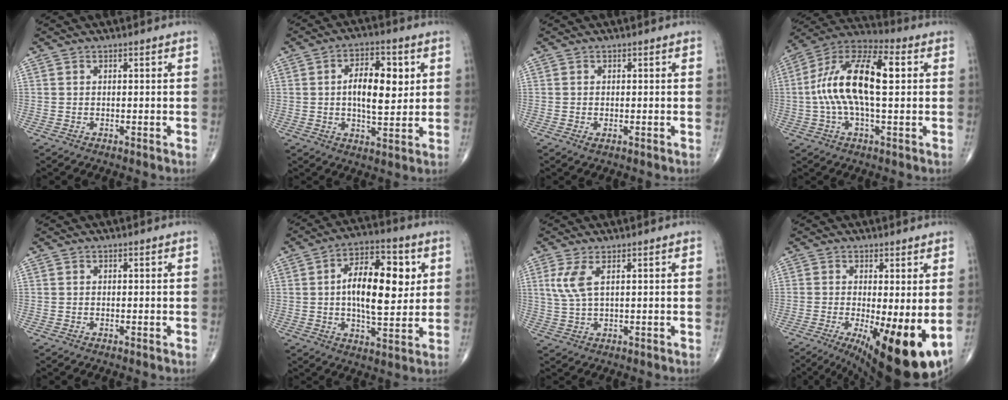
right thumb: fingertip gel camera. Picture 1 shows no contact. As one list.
[{"total": 10.4, "force": [1.9, 5.0, 9.0], "torque": [-0.119, -0.004, 0.027]}, {"total": 0.9, "force": [-0.3, 0.4, 0.8], "torque": [-0.017, -0.004, -0.006]}, {"total": 17.0, "force": [1.6, 6.7, 15.5], "torque": [-0.302, 0.038, 0.018]}, {"total": 0.0}, {"total": 15.8, "force": [2.6, 7.5, 13.7], "torque": [-0.189, 0.001, 0.036]}, {"total": 4.4, "force": [1.6, 1.3, 3.9], "torque": [-0.102, -0.002, 0.040]}, {"total": 15.6, "force": [-4.0, 4.8, 14.3], "torque": [-0.182, -0.024, -0.042]}]